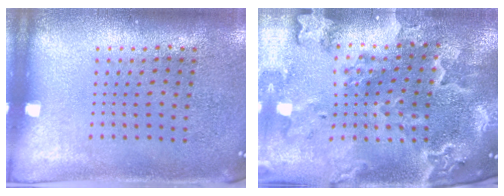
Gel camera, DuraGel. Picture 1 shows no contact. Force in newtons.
{"total": 4.2, "press": 3.4, "slide": 2.5}